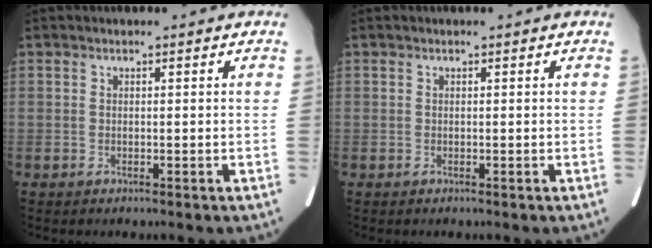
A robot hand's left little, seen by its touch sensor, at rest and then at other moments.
{"total": 0.0}